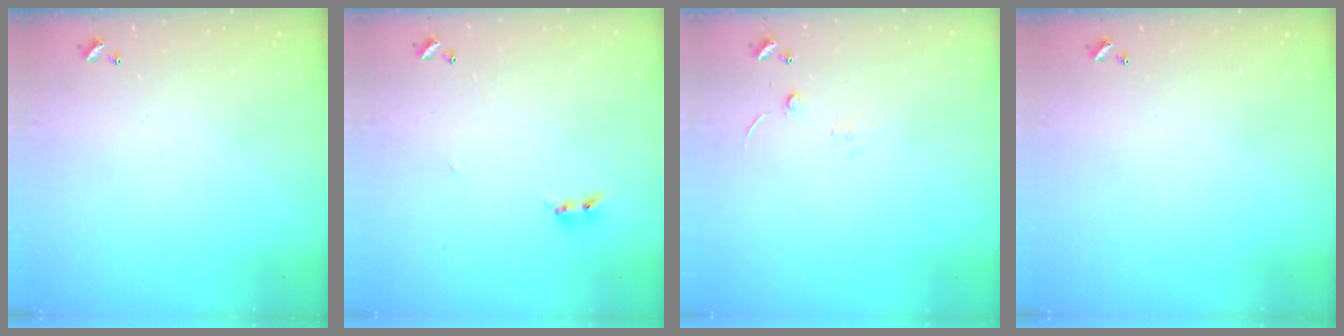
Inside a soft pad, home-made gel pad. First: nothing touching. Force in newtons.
{"total": 2.7, "press": 2.7, "slide": 0.3}
{"total": 1.3, "press": 1.2, "slide": 0.5}
{"total": 0.0}